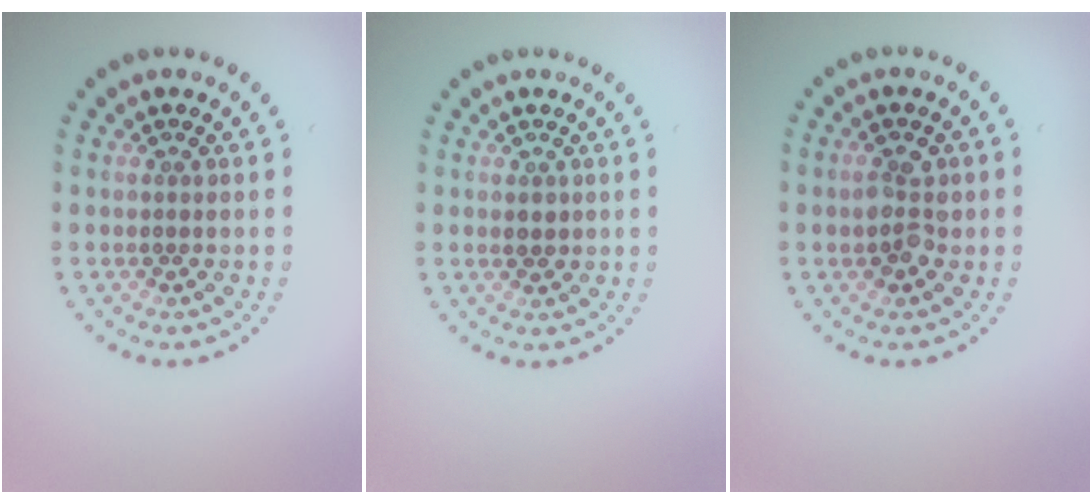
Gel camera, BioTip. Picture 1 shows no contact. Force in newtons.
{"total": 1.0, "press": 1.0, "slide": 0.1}
{"total": 2.4, "press": 2.4, "slide": 0.2}